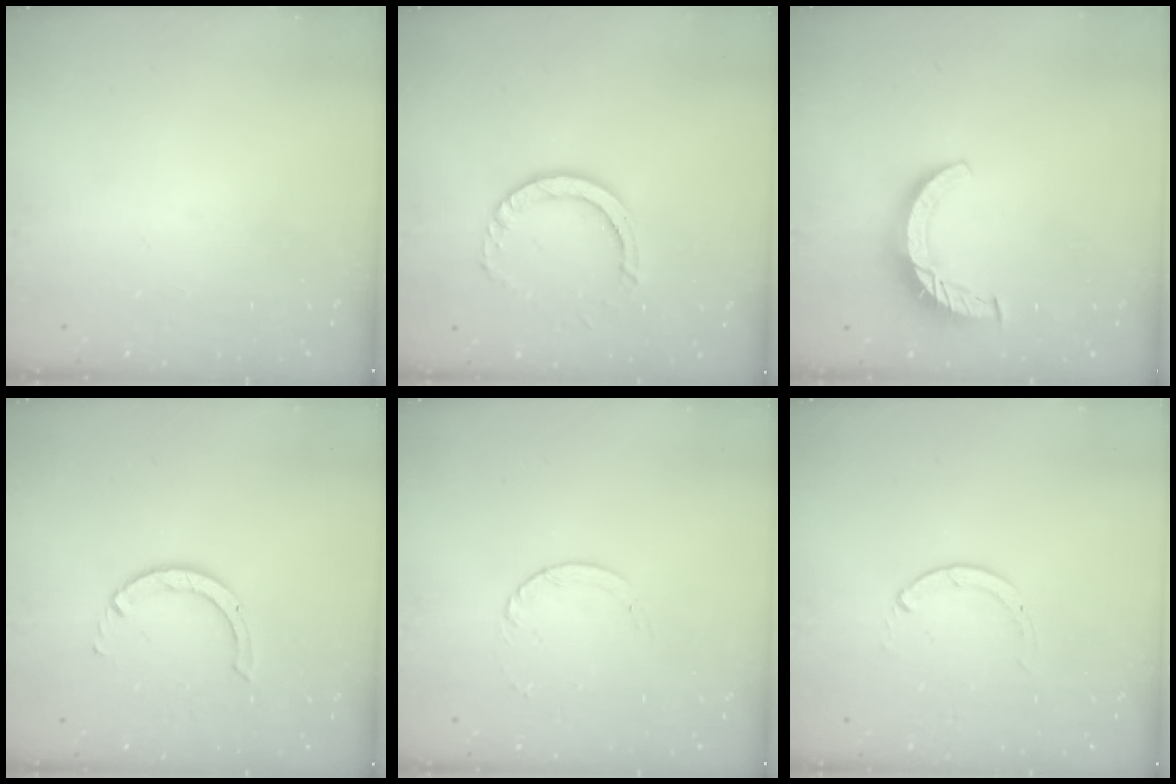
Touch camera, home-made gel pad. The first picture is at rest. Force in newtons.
{"total": 8.6, "press": 8.5, "slide": 1.3}
{"total": 9.3, "press": 9.3, "slide": 0.5}
{"total": 3.6, "press": 3.6, "slide": 0.6}
{"total": 2.5, "press": 2.4, "slide": 0.2}
{"total": 0.0}